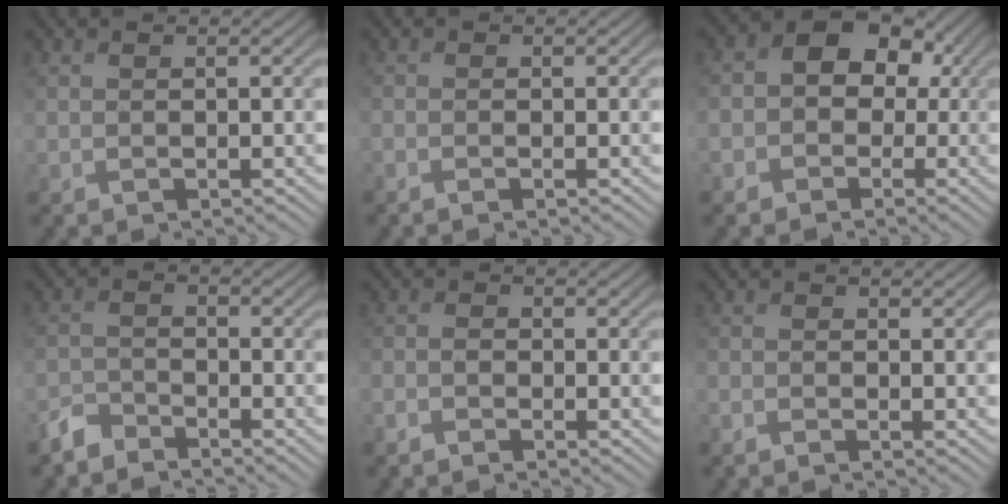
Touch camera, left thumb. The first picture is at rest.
{"total": 0.9, "force": [-0.6, 0.2, 0.6], "torque": [-0.016, -0.003, -0.015]}
{"total": 8.5, "force": [0.2, 7.1, 4.6], "torque": [-0.091, 0.014, -0.023]}
{"total": 3.4, "force": [-3.2, 0.9, 0.8], "torque": [-0.017, -0.004, -0.078]}
{"total": 1.9, "force": [-1.6, 0.8, 0.8], "torque": [-0.015, 0.001, -0.037]}
{"total": 1.4, "force": [-1.2, 0.3, 0.6], "torque": [-0.014, -0.004, -0.027]}